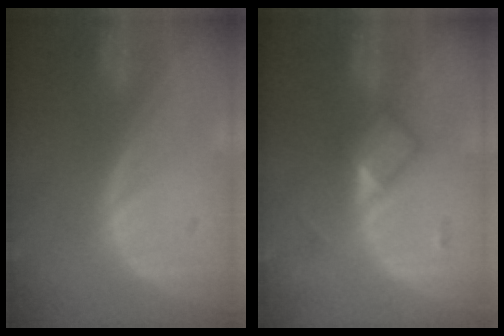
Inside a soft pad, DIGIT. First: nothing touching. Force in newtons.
{"total": 4.7, "press": 4.2, "slide": 2.0}